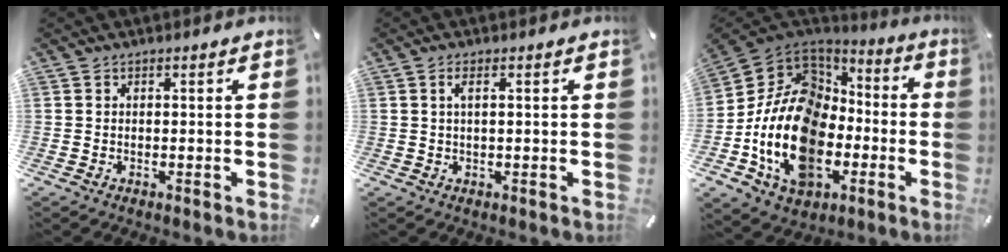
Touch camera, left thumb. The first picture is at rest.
{"total": 2.1, "force": [0.6, 0.4, 2.0], "torque": [-0.042, 0.002, 0.008]}
{"total": 21.4, "force": [-6.1, 15.5, 13.5], "torque": [-0.297, 0.023, -0.101]}